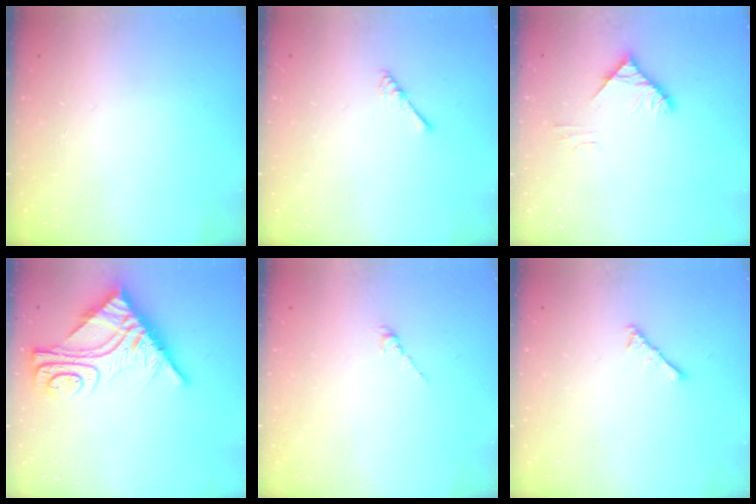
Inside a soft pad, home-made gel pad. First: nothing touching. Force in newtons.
{"total": 1.8, "press": 1.7, "slide": 0.4}
{"total": 5.6, "press": 5.6, "slide": 0.6}
{"total": 12.3, "press": 12.3, "slide": 1.1}
{"total": 1.3, "press": 1.2, "slide": 0.5}
{"total": 3.4, "press": 3.4, "slide": 0.6}